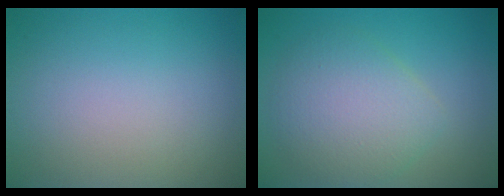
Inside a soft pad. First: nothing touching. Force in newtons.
{"total": 5.0, "press": 5.0, "slide": 0.1}